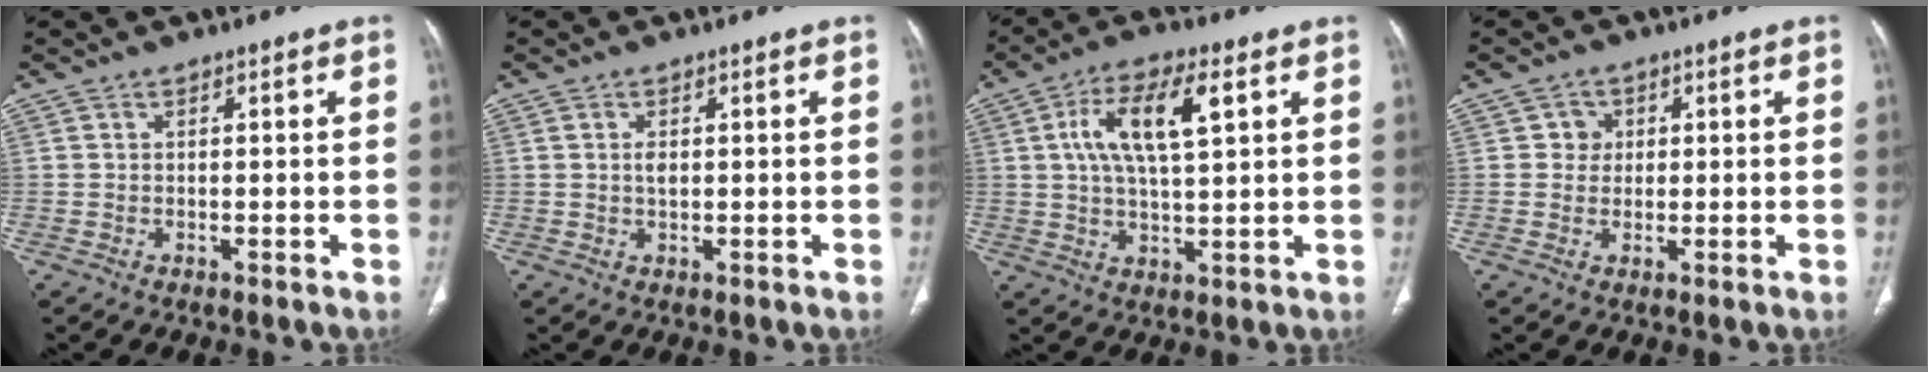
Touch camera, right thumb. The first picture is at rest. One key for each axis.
{"total": 1.6, "fx": 0.2, "fy": 0.9, "fz": 1.3, "tx": -0.022, "ty": -0.001, "tz": 0.006}
{"total": 11.8, "fx": 3.8, "fy": 4.3, "fz": 10.3, "tx": -0.193, "ty": 0.005, "tz": 0.068}
{"total": 2.6, "fx": 0.6, "fy": 2.5, "fz": 0.4, "tx": 0.012, "ty": 0.003, "tz": 0.005}